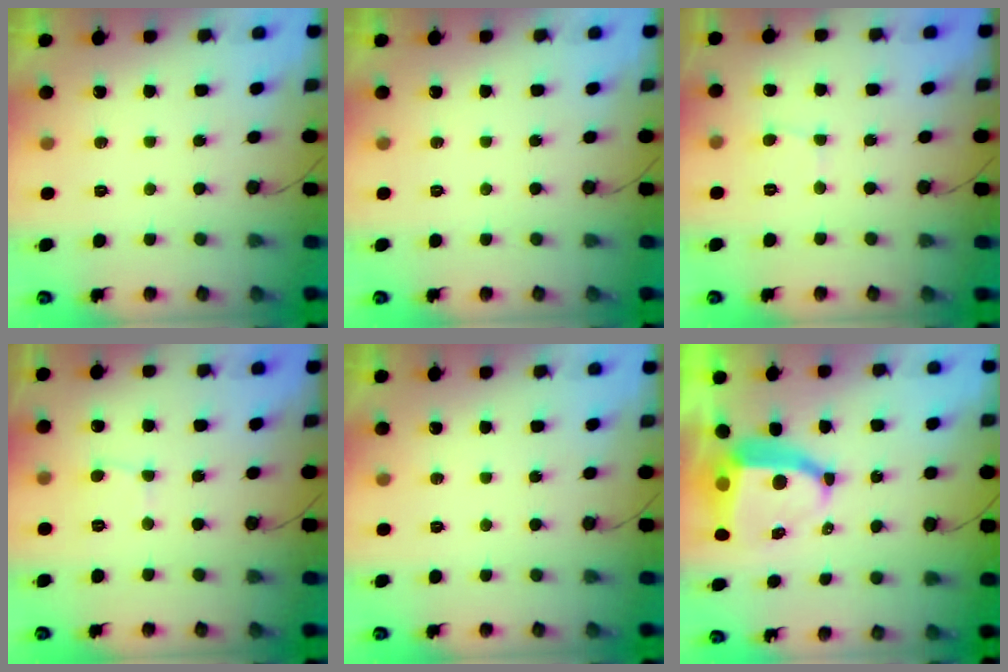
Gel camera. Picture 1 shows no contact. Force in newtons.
{"total": 0.0}
{"total": 2.2, "press": 2.2, "slide": 0.2}
{"total": 2.8, "press": 2.8, "slide": 0.3}
{"total": 0.0}
{"total": 9.4, "press": 9.3, "slide": 1.2}